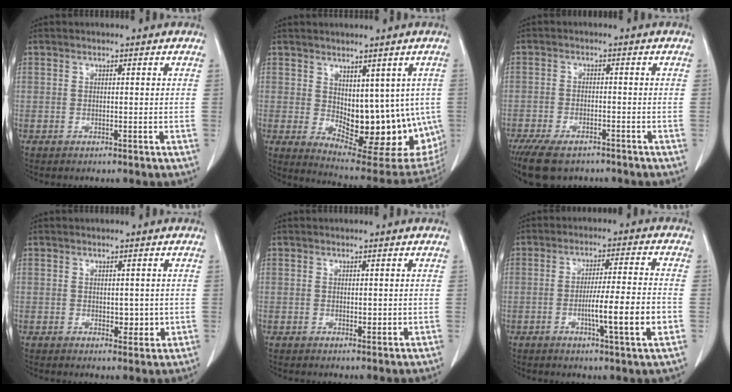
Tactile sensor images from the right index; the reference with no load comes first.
{"total": 16.2, "force": [-0.6, 8.2, 13.9], "torque": [-0.169, -0.013, 0.015]}
{"total": 8.8, "force": [-6.8, 3.4, 4.5], "torque": [-0.076, -0.010, -0.106]}
{"total": 3.1, "force": [-0.1, 1.9, 2.5], "torque": [-0.027, -0.004, 0.006]}
{"total": 1.6, "force": [0.0, 0.8, 1.3], "torque": [-0.018, -0.004, 0.005]}
{"total": 10.2, "force": [-2.7, -0.1, 9.9], "torque": [-0.159, -0.006, -0.045]}